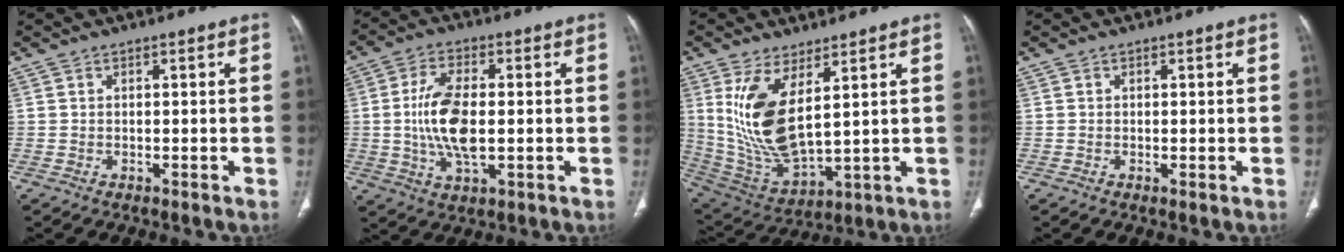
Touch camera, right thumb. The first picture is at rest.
{"total": 11.1, "force": [-0.3, 5.1, 9.8], "torque": [-0.199, 0.000, -0.004]}
{"total": 14.4, "force": [4.7, 5.9, 12.3], "torque": [-0.245, -0.035, 0.114]}
{"total": 0.0}